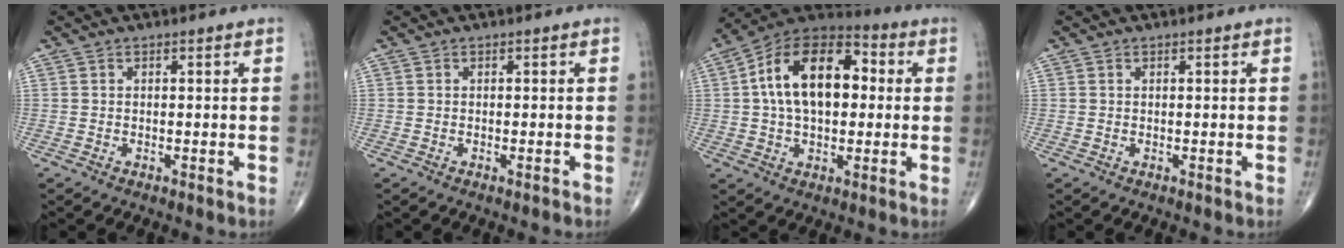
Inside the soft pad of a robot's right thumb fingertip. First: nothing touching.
{"total": 0.6, "force": [-0.4, 0.0, 0.4], "torque": [-0.010, -0.001, -0.005]}
{"total": 18.4, "force": [2.4, 10.9, 14.6], "torque": [-0.228, 0.030, 0.032]}
{"total": 0.0}